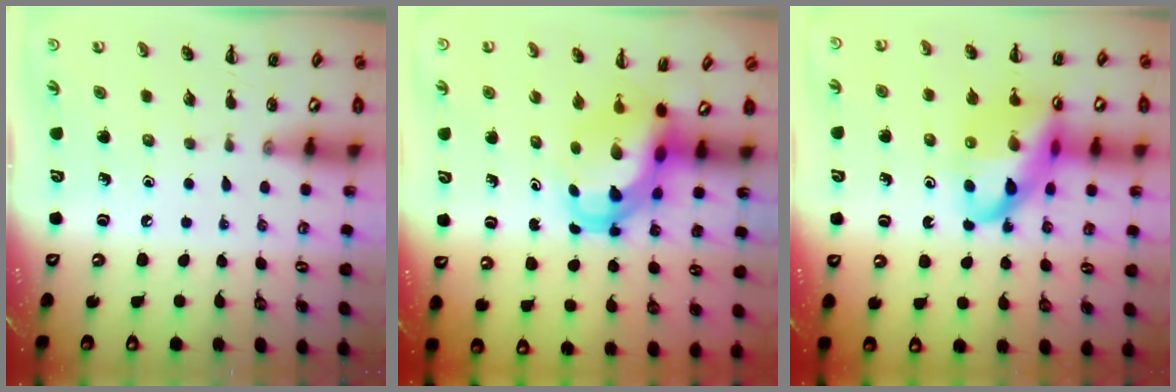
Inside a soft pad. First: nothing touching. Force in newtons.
{"total": 5.7, "press": 5.6, "slide": 1.3}
{"total": 17.9, "press": 17.5, "slide": 3.7}